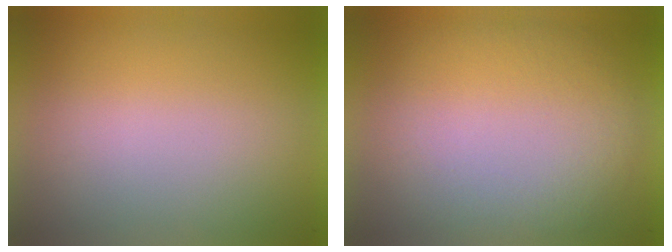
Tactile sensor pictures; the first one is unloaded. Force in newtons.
{"total": 2.2}